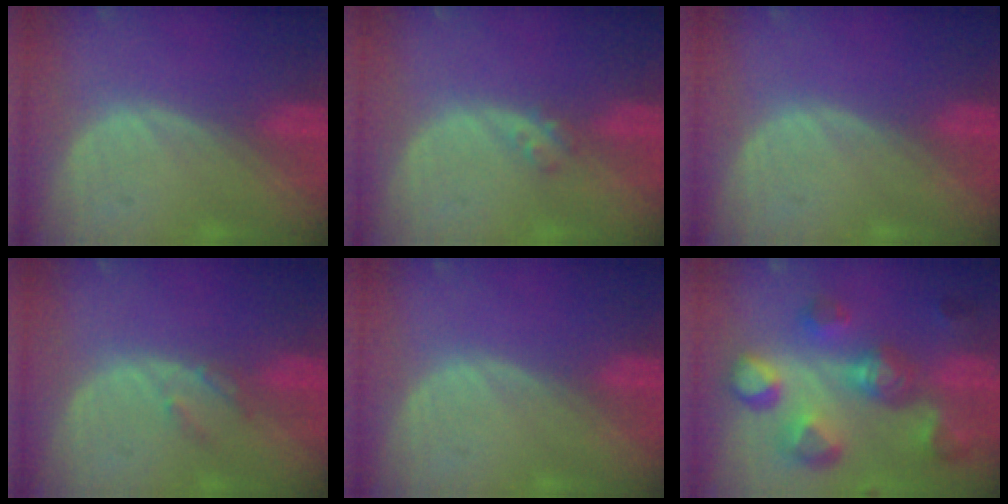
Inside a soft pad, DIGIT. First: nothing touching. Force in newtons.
{"total": 1.8, "press": 1.5, "slide": 0.9}
{"total": 0.0}
{"total": 1.9, "press": 1.9, "slide": 0.1}
{"total": 0.0}
{"total": 11.1, "press": 10.0, "slide": 4.8}